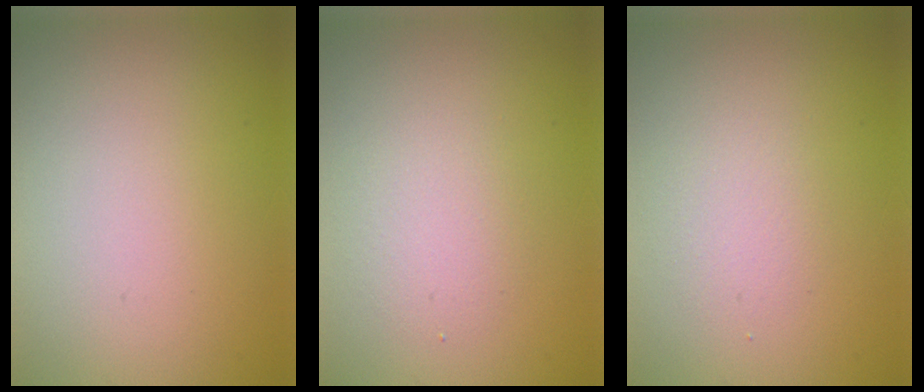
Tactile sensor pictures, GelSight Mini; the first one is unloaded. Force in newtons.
{"total": 2.2, "press": 2.2, "slide": 0.3}
{"total": 1.6, "press": 1.6, "slide": 0.1}